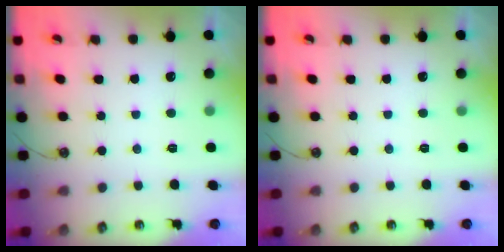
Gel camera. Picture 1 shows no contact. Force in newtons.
{"total": 0.0}